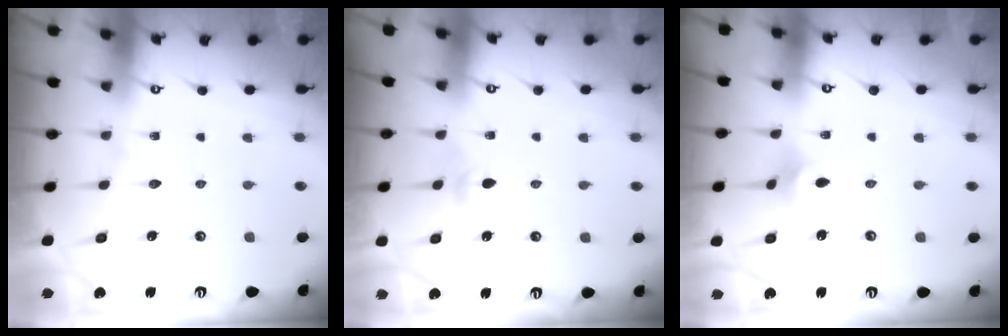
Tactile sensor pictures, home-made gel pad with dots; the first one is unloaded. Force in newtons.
{"total": 3.3, "press": 3.2, "slide": 0.7}
{"total": 1.6, "press": 1.5, "slide": 0.4}